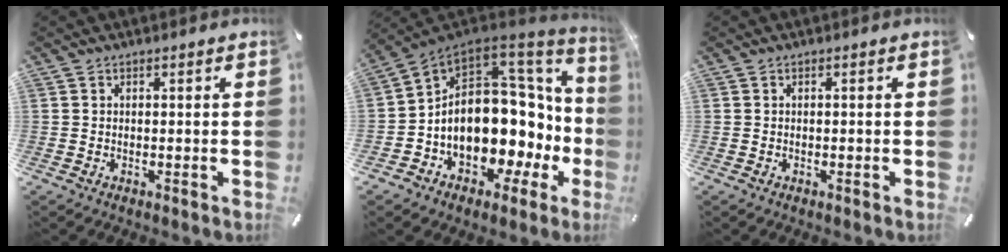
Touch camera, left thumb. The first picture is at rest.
{"total": 17.2, "force": [-2.2, 11.5, 12.6], "torque": [-0.233, -0.035, -0.030]}
{"total": 0.0}